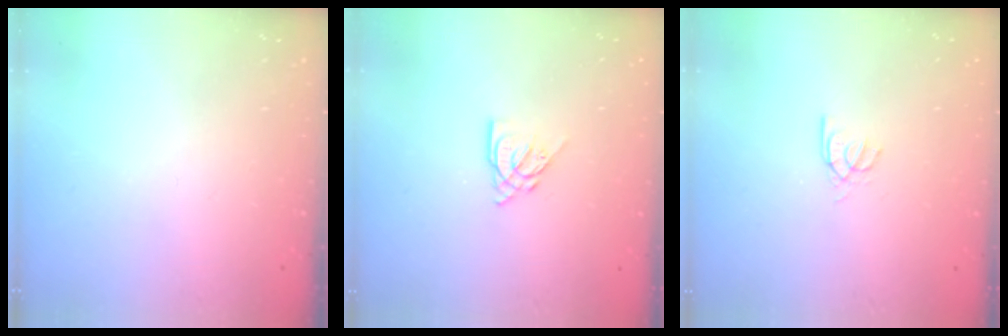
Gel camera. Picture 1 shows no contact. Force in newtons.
{"total": 6.7, "press": 6.7, "slide": 0.2}
{"total": 3.6, "press": 3.5, "slide": 0.4}